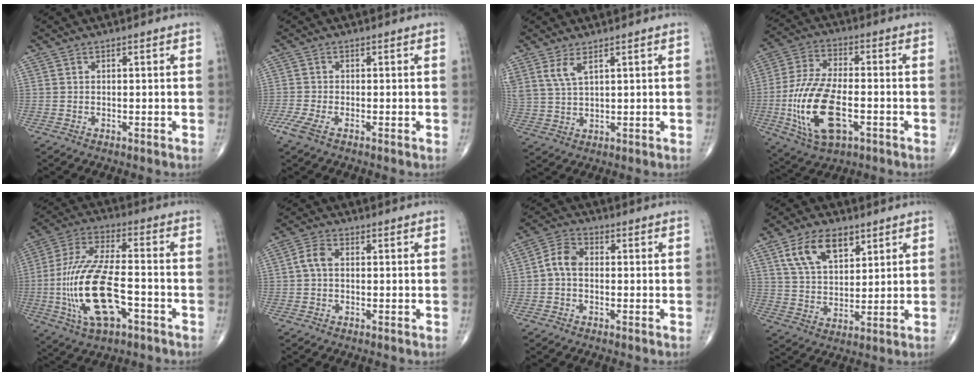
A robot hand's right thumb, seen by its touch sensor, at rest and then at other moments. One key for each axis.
{"total": 3.2, "fx": -1.8, "fy": 0.9, "fz": 2.5, "tx": -0.070, "ty": -0.008, "tz": -0.043}
{"total": 4.5, "fx": 2.7, "fy": 1.5, "fz": 3.2, "tx": -0.073, "ty": -0.012, "tz": 0.063}
{"total": 17.1, "fx": -4.3, "fy": 8.1, "fz": 14.4, "tx": -0.296, "ty": 0.013, "tz": -0.071}
{"total": 18.8, "fx": -5.1, "fy": 7.9, "fz": 16.3, "tx": -0.340, "ty": 0.029, "tz": -0.086}
{"total": 3.1, "fx": 0.0, "fy": 2.0, "fz": 2.4, "tx": -0.048, "ty": 0.009, "tz": -0.006}
{"total": 4.8, "fx": -0.5, "fy": 3.3, "fz": 3.4, "tx": -0.058, "ty": 0.016, "tz": -0.022}
{"total": 10.9, "fx": 5.6, "fy": 6.2, "fz": 7.0, "tx": -0.109, "ty": -0.020, "tz": 0.109}